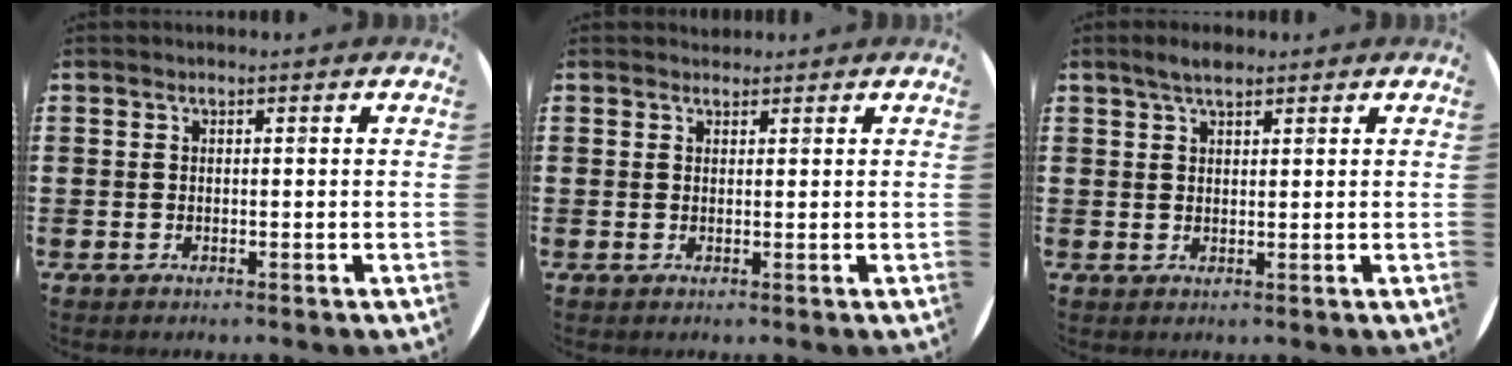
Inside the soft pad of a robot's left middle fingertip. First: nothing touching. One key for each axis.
{"total": 0.9, "fx": 0.9, "fy": 0.3, "fz": -0.1, "tx": 0.011, "ty": 0.000, "tz": 0.015}
{"total": 2.7, "fx": 2.2, "fy": 0.8, "fz": 1.3, "tx": -0.020, "ty": 0.004, "tz": 0.037}